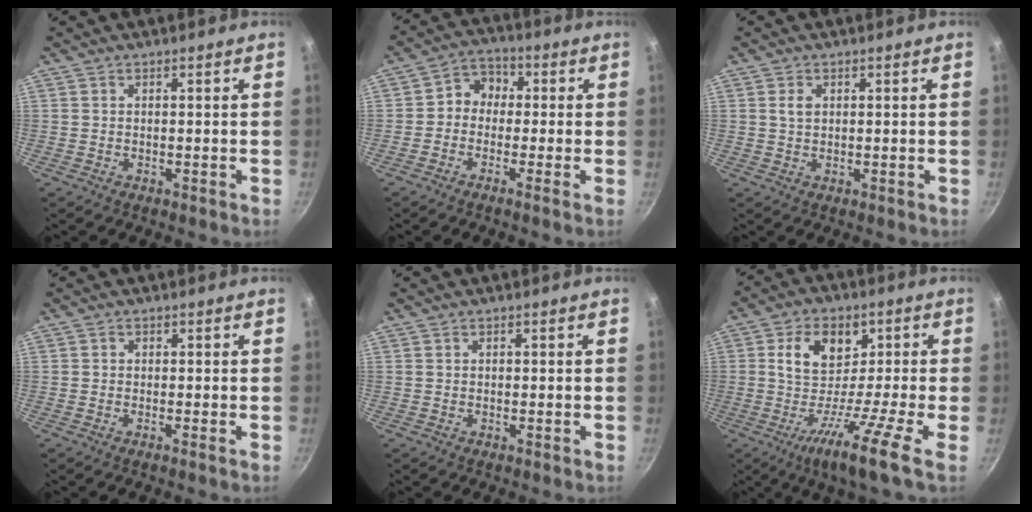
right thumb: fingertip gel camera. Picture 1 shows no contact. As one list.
[{"total": 5.4, "force": [-0.5, 4.3, 3.2], "torque": [-0.039, 0.028, -0.027]}, {"total": 2.1, "force": [0.6, 1.5, 1.4], "torque": [-0.020, 0.001, 0.011]}, {"total": 0.6, "force": [-0.4, 0.1, 0.4], "torque": [-0.011, 0.001, -0.013]}, {"total": 0.0}, {"total": 12.8, "force": [-3.4, 4.3, 11.5], "torque": [-0.185, 0.018, -0.082]}]